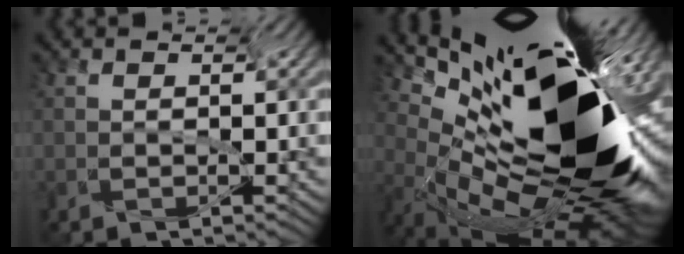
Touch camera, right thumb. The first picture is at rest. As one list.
[{"total": 16.3, "force": [-0.5, 6.1, 15.1], "torque": [-0.235, 0.010, 0.010]}]